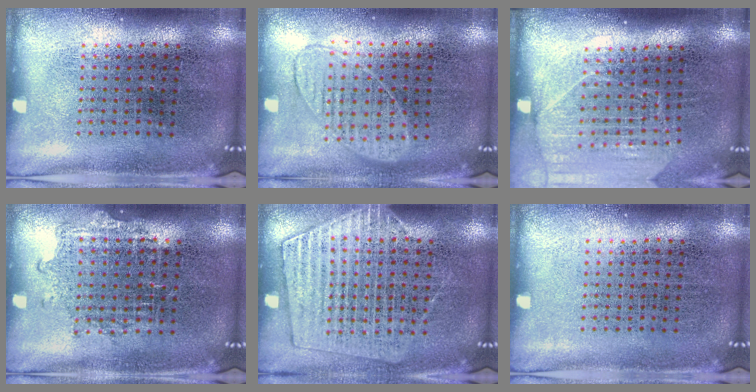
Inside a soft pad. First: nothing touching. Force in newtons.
{"total": 1.0, "press": 0.9, "slide": 0.4}
{"total": 1.6, "press": 1.5, "slide": 0.5}
{"total": 1.1, "press": 1.0, "slide": 0.4}
{"total": 1.3, "press": 1.2, "slide": 0.5}
{"total": 0.0}